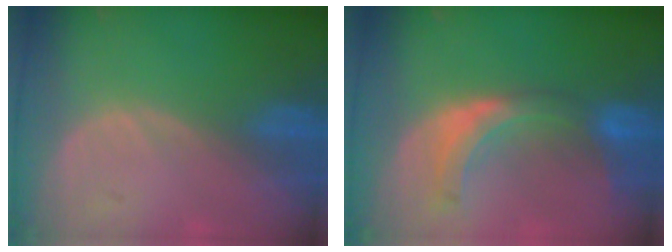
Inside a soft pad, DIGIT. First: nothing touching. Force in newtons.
{"total": 7.1, "press": 6.7, "slide": 2.5}